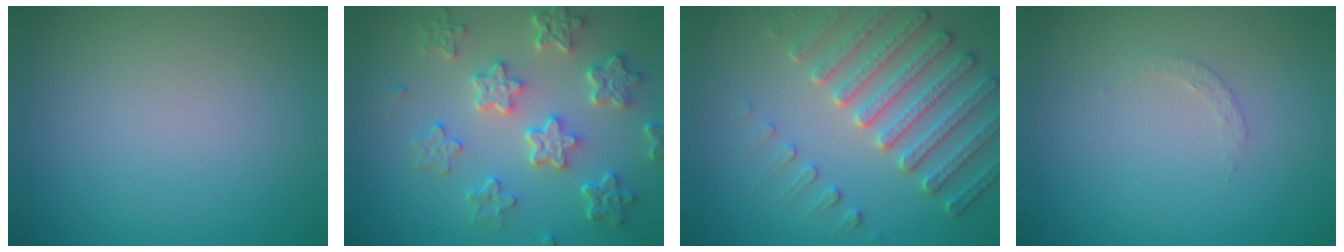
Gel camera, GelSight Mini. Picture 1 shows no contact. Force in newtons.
{"total": 6.0, "press": 4.7, "slide": 3.8}
{"total": 5.3, "press": 4.7, "slide": 2.4}
{"total": 1.1, "press": 1.1, "slide": 0.3}